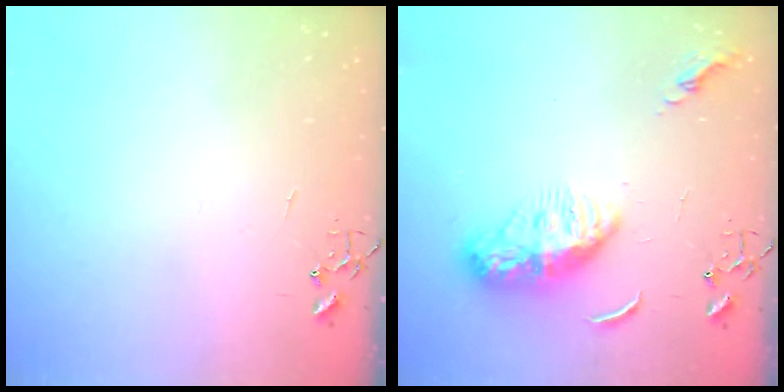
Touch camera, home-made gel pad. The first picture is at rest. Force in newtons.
{"total": 11.4, "press": 11.3, "slide": 0.9}